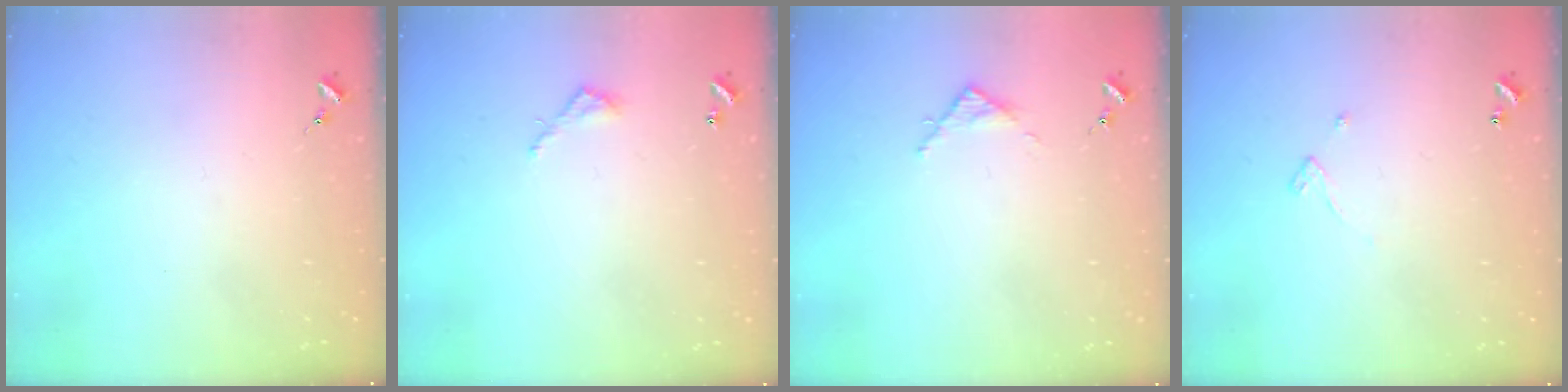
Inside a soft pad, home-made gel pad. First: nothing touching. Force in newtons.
{"total": 3.9, "press": 3.9, "slide": 0.3}
{"total": 2.8, "press": 2.8, "slide": 0.4}
{"total": 3.2, "press": 3.1, "slide": 0.3}